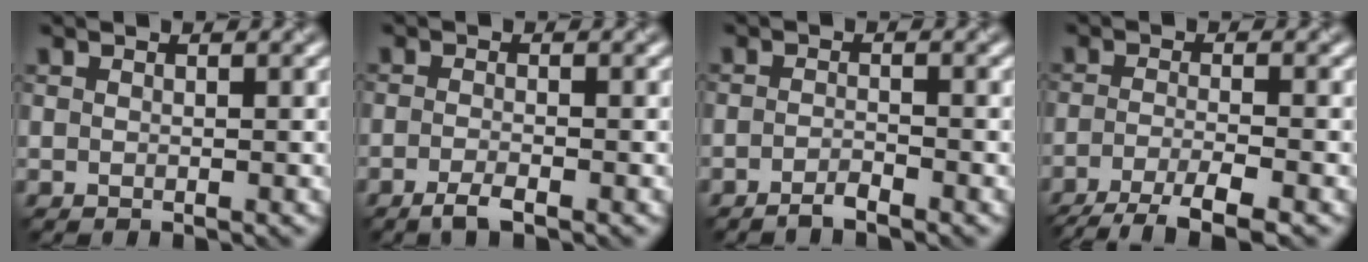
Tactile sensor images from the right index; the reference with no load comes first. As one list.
[{"total": 1.9, "force": [-1.2, 0.4, 1.4], "torque": [-0.027, -0.001, -0.026]}, {"total": 1.4, "force": [-1.2, 0.2, 0.8], "torque": [-0.016, 0.002, -0.026]}, {"total": 5.4, "force": [-3.7, 1.1, 3.7], "torque": [-0.060, -0.005, -0.072]}]